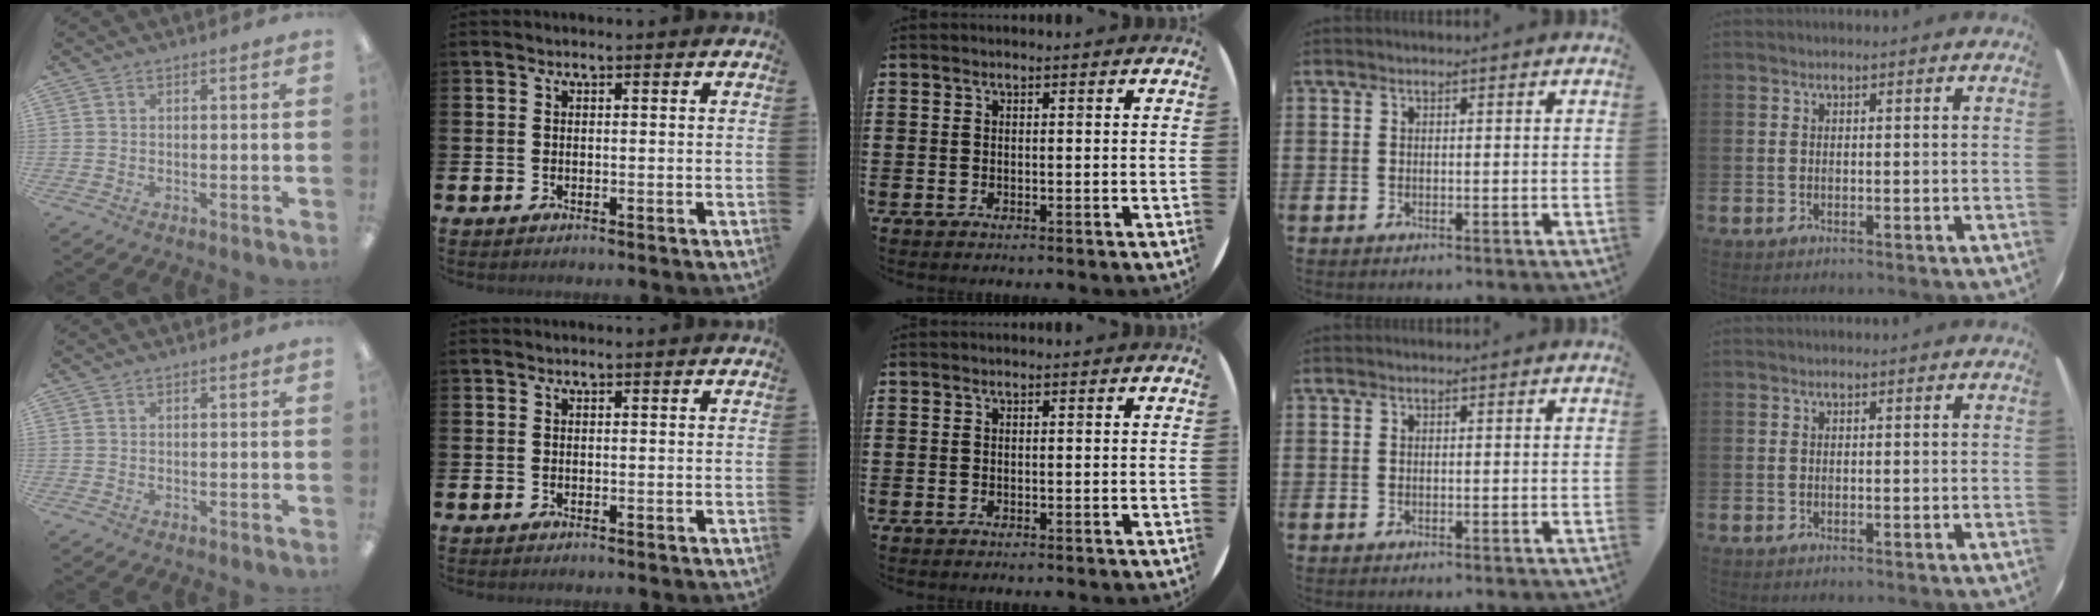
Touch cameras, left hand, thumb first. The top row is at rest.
{}